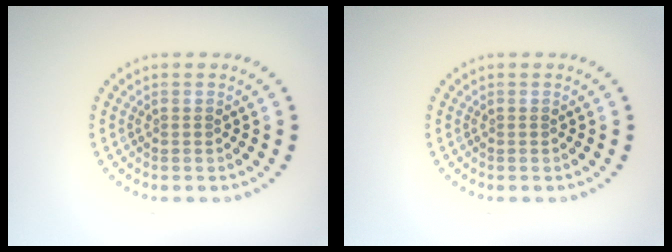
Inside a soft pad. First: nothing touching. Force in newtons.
{"total": 0.0}